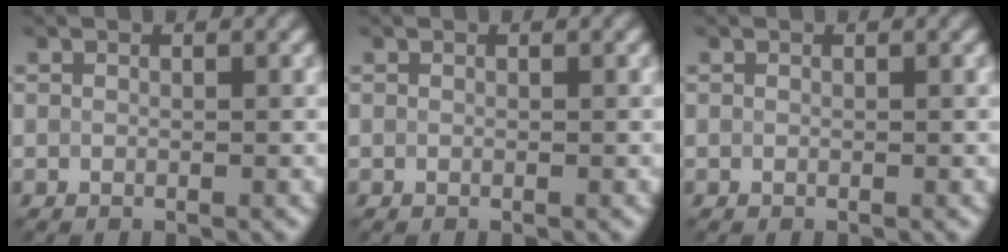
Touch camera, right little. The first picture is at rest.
{"total": 0.0}
{"total": 0.0}